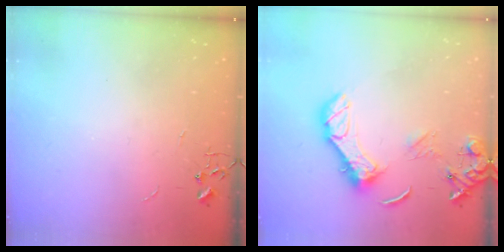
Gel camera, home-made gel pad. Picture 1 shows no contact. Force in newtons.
{"total": 13.9, "press": 13.8, "slide": 1.6}